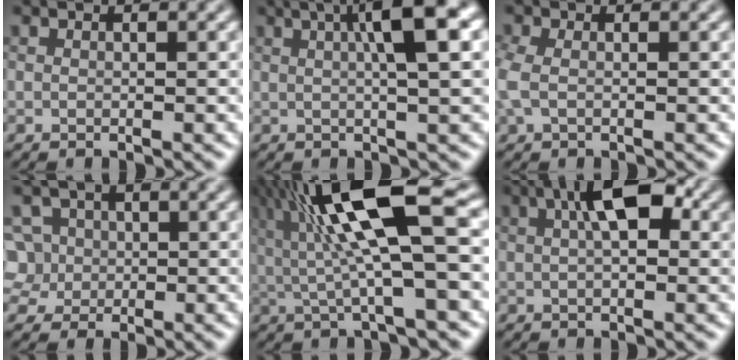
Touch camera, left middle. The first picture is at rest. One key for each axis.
{"total": 6.4, "fx": 1.5, "fy": 0.9, "fz": 6.2, "tx": -0.081, "ty": 0.025, "tz": 0.034}
{"total": 1.2, "fx": -0.8, "fy": 0.4, "fz": 0.8, "tx": -0.050, "ty": 0.008, "tz": -0.003}
{"total": 3.6, "fx": 0.6, "fy": 3.4, "fz": 1.0, "tx": -0.040, "ty": 0.024, "tz": 0.020}
{"total": 10.3, "fx": 1.9, "fy": 2.0, "fz": 9.9, "tx": -0.197, "ty": 0.020, "tz": 0.052}
{"total": 5.1, "fx": 1.2, "fy": 1.7, "fz": 4.6, "tx": -0.083, "ty": 0.020, "tz": 0.026}